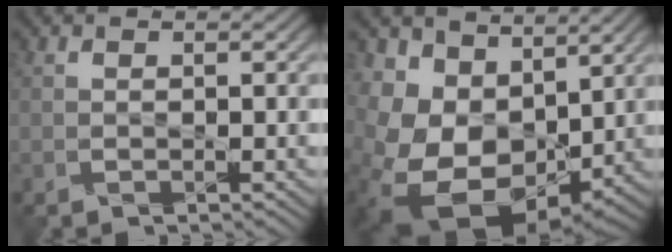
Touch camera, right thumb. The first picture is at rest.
{"total": 13.9, "force": [3.1, 10.6, 8.4], "torque": [-0.212, -0.022, 0.075]}